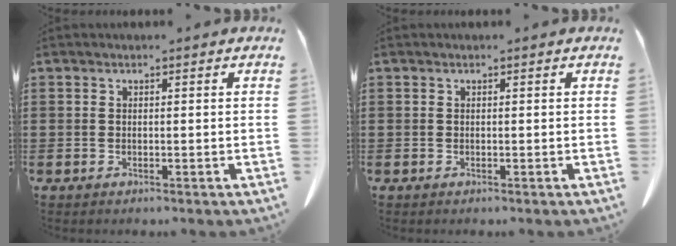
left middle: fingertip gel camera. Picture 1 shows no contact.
{"total": 0.0}